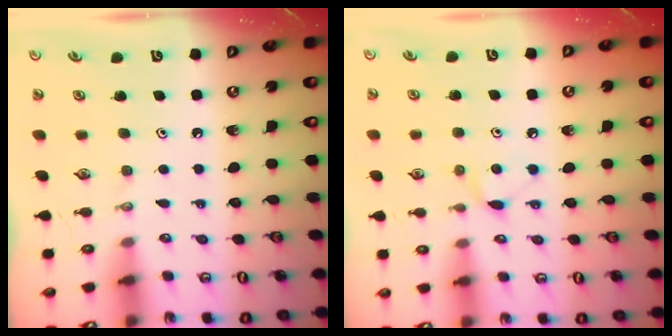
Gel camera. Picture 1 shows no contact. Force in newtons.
{"total": 5.0, "press": 4.9, "slide": 0.7}